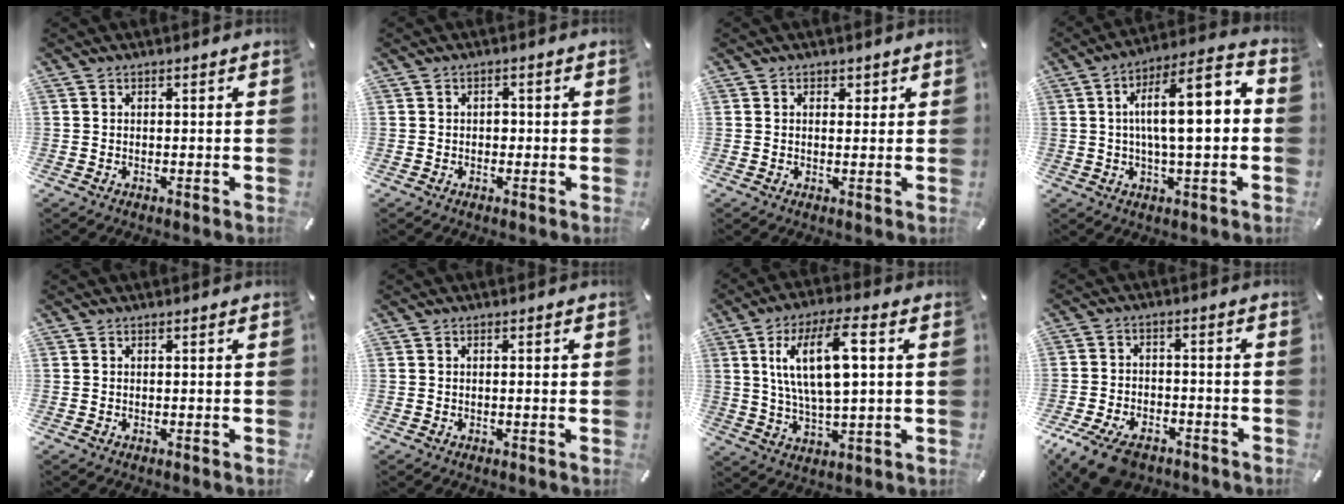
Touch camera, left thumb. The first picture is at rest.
{"total": 1.4, "force": [-0.2, 1.1, 0.8], "torque": [-0.016, 0.005, -0.006]}
{"total": 1.5, "force": [0.4, 1.2, 0.7], "torque": [0.000, 0.000, 0.002]}
{"total": 14.8, "force": [0.9, 4.7, 13.9], "torque": [-0.205, -0.004, 0.011]}
{"total": 0.0}
{"total": 0.6, "force": [-0.1, 0.0, 0.6], "torque": [-0.011, -0.002, -0.001]}
{"total": 14.4, "force": [3.9, 5.4, 12.8], "torque": [-0.253, 0.006, 0.065]}
{"total": 9.4, "force": [-6.3, 5.0, 5.0], "torque": [-0.103, 0.028, -0.114]}